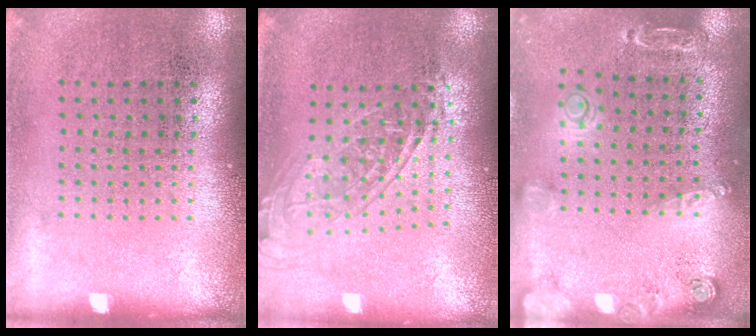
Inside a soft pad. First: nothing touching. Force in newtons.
{"total": 1.5, "press": 1.3, "slide": 0.9}
{"total": 1.5, "press": 1.5, "slide": 0.1}